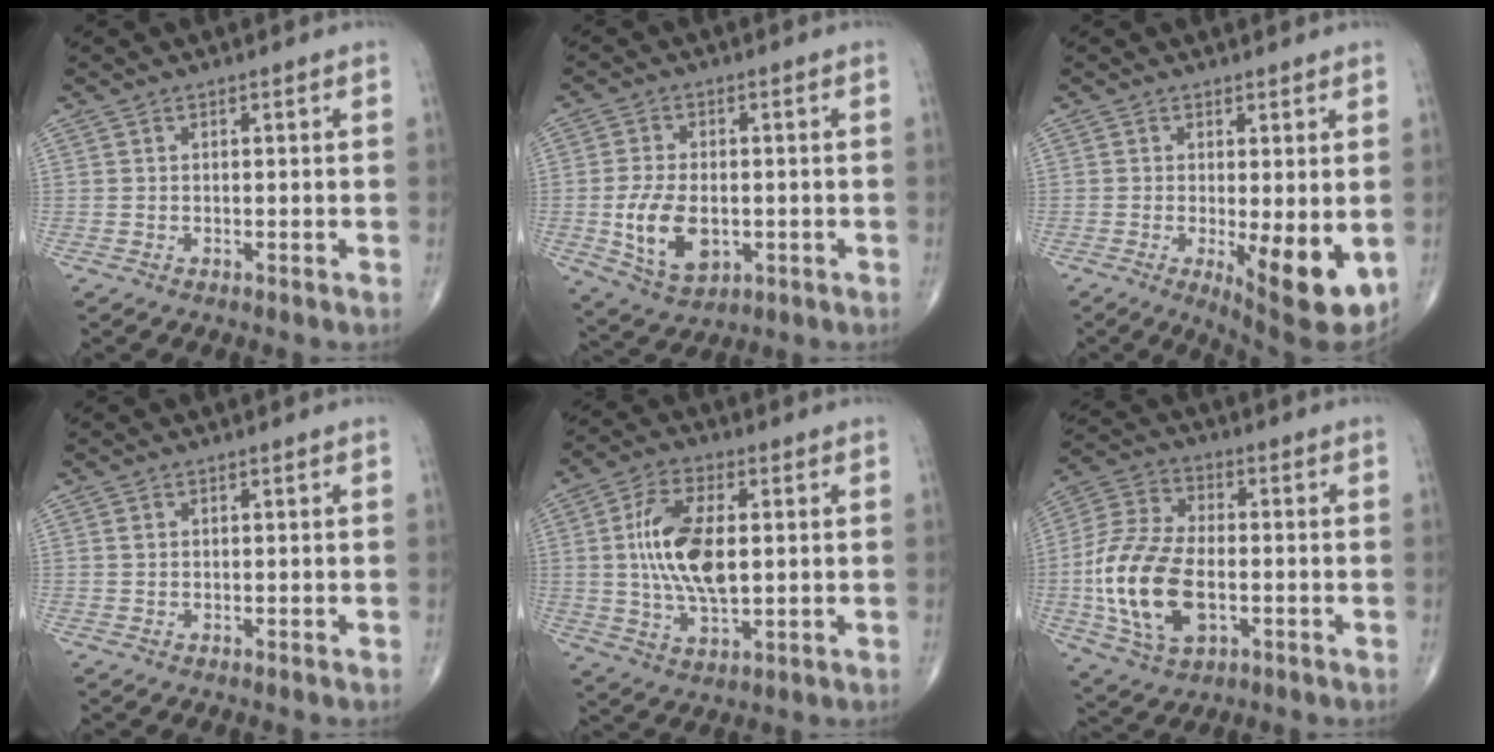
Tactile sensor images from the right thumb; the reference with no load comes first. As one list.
[{"total": 10.3, "force": [-1.7, 6.2, 8.0], "torque": [-0.140, -0.005, -0.020]}, {"total": 10.7, "force": [-2.0, 3.2, 10.0], "torque": [-0.131, -0.025, -0.020]}, {"total": 0.5, "force": [0.2, 0.4, 0.3], "torque": [-0.004, 0.002, 0.005]}, {"total": 13.6, "force": [1.2, 6.6, 11.8], "torque": [-0.226, -0.002, 0.024]}, {"total": 17.4, "force": [-3.0, 9.8, 14.1], "torque": [-0.285, 0.010, -0.053]}]